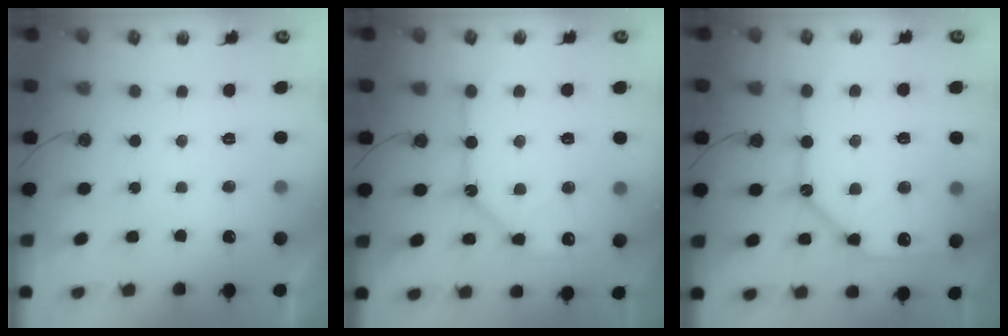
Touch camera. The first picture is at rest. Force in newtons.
{"total": 11.8, "press": 11.7, "slide": 1.1}
{"total": 17.1, "press": 17.0, "slide": 1.8}